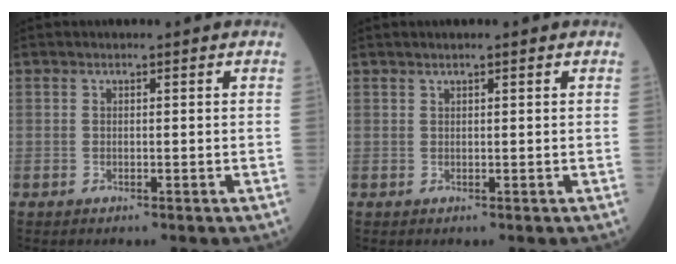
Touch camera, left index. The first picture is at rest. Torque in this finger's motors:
{"motor_torque": [-0.06, -0.03, -0.27, 0.02]}